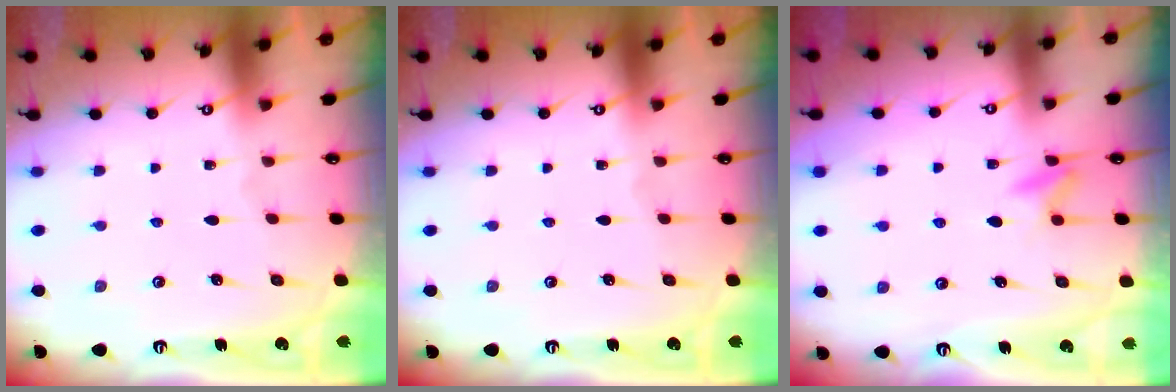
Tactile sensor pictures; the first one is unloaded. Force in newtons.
{"total": 0.0}
{"total": 6.2, "press": 6.1, "slide": 0.8}